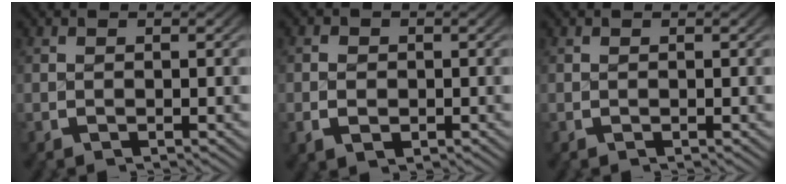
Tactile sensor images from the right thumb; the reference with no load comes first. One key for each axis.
{"total": 2.3, "fx": -0.6, "fy": 1.9, "fz": 1.1, "tx": -0.023, "ty": -0.012, "tz": -0.006}
{"total": 0.0}